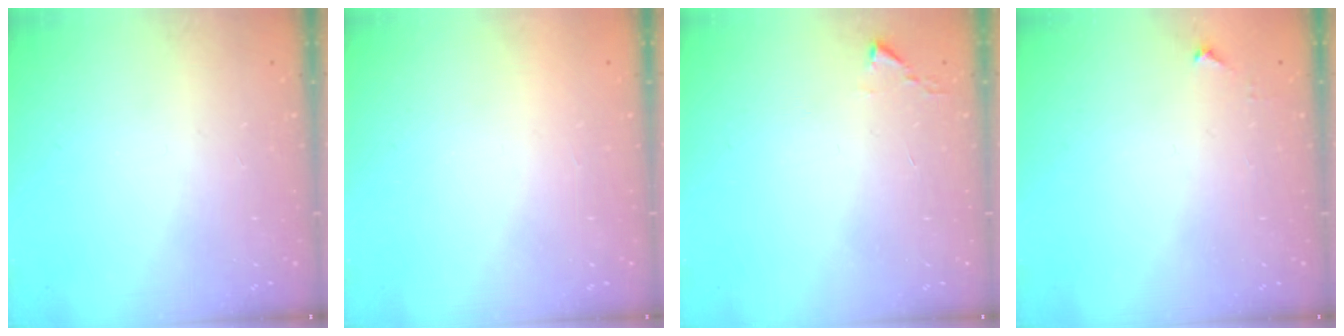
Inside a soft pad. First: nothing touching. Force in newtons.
{"total": 1.6, "press": 1.6, "slide": 0.1}
{"total": 2.4, "press": 2.4, "slide": 0.3}
{"total": 3.4, "press": 3.4, "slide": 0.4}